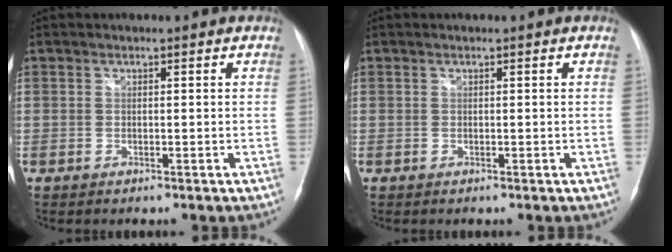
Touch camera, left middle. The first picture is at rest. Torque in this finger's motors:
{"motor_torque": [-0.08, -0.01, 0.00, -0.01]}